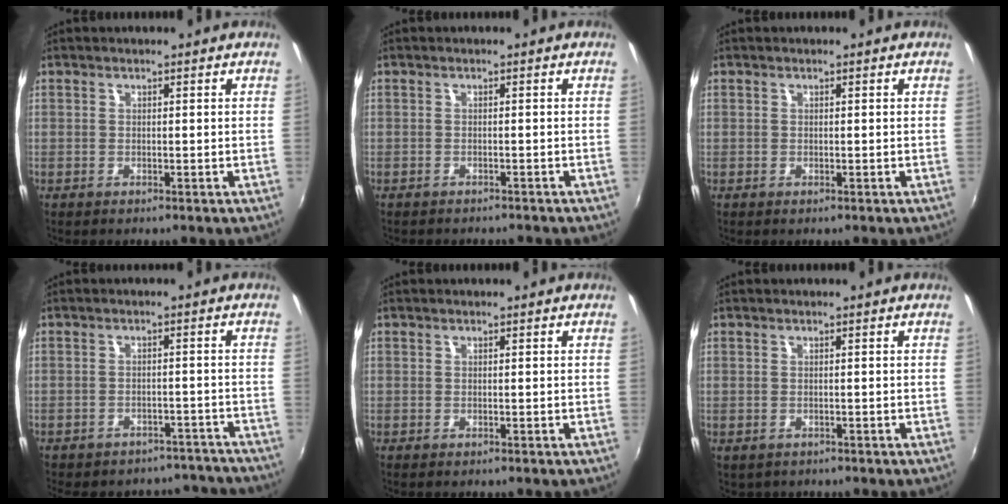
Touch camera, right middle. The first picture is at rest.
{"total": 2.7, "force": [-2.5, 0.8, 0.7], "torque": [-0.021, -0.012, -0.035]}
{"total": 0.0}
{"total": 14.0, "force": [-12.6, 5.5, 2.9], "torque": [-0.070, 0.022, -0.145]}
{"total": 0.0}
{"total": 1.2, "force": [-0.6, 1.0, 0.3], "torque": [-0.010, -0.004, -0.006]}